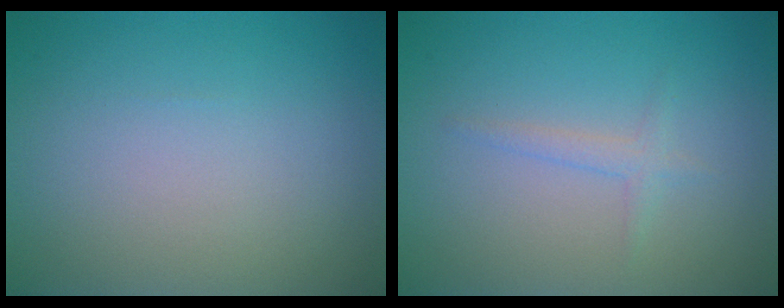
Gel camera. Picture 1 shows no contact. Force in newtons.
{"total": 1.2, "press": 1.2, "slide": 0.1}